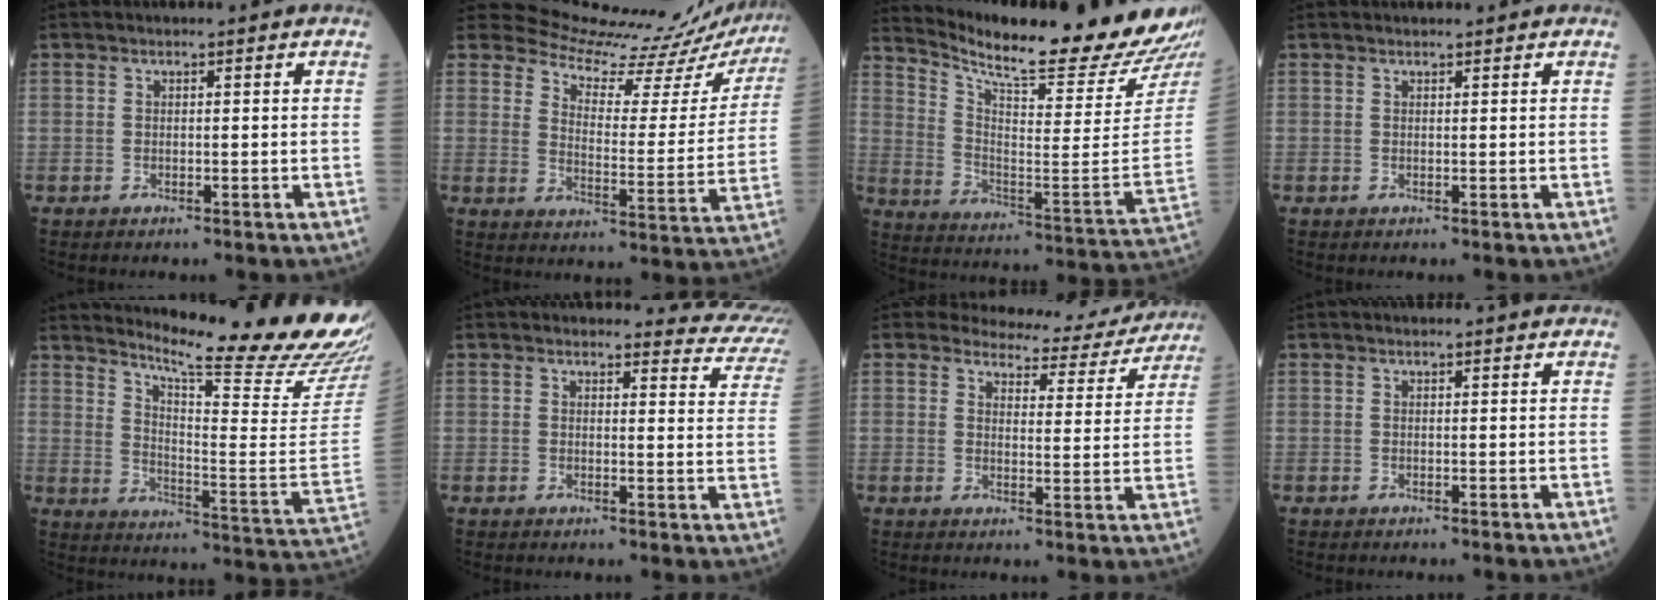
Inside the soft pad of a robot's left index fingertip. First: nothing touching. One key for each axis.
{"total": 19.6, "fx": 19.4, "fy": 2.6, "fz": 2.0, "tx": -0.023, "ty": -0.105, "tz": 0.225}
{"total": 23.5, "fx": 22.0, "fy": 0.8, "fz": 8.1, "tx": -0.147, "ty": -0.112, "tz": 0.302}
{"total": 0.8, "fx": 0.7, "fy": 0.1, "fz": 0.3, "tx": -0.006, "ty": 0.004, "tz": 0.012}
{"total": 22.7, "fx": 20.5, "fy": -1.6, "fz": 9.6, "tx": -0.164, "ty": -0.132, "tz": 0.265}
{"total": 9.0, "fx": 8.9, "fy": 1.4, "fz": -0.4, "tx": 0.035, "ty": -0.068, "tz": 0.060}
{"total": 11.1, "fx": 10.6, "fy": 3.2, "fz": 1.0, "tx": 0.003, "ty": -0.023, "tz": 0.110}
{"total": 1.2, "fx": 1.1, "fy": 0.2, "fz": 0.3, "tx": -0.009, "ty": 0.002, "tz": 0.009}